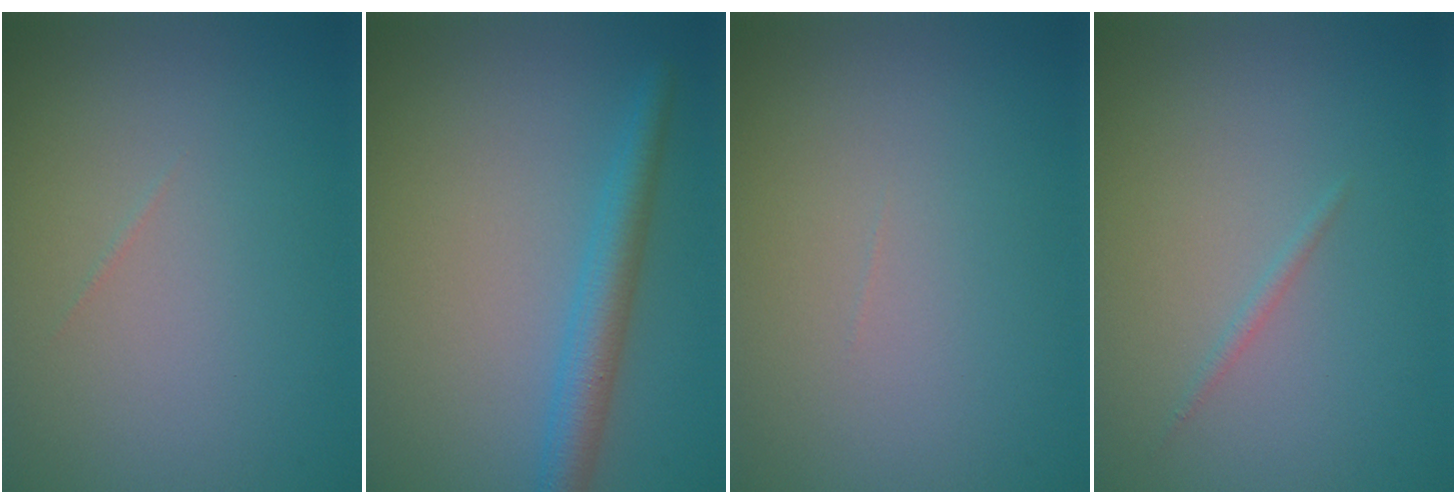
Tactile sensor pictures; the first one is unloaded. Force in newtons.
{"total": 3.4, "press": 3.4, "slide": 0.1}
{"total": 0.0}
{"total": 0.6, "press": 0.6, "slide": 0.0}